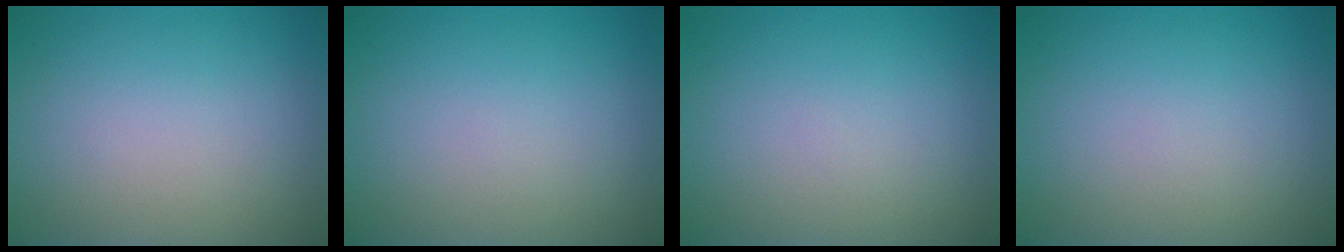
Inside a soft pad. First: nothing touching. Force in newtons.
{"total": 0.0}
{"total": 0.0}
{"total": 0.0}